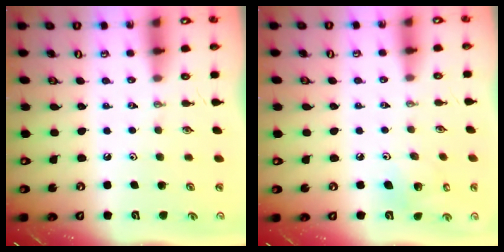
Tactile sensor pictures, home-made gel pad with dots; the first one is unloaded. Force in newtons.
{"total": 6.4, "press": 6.1, "slide": 1.8}